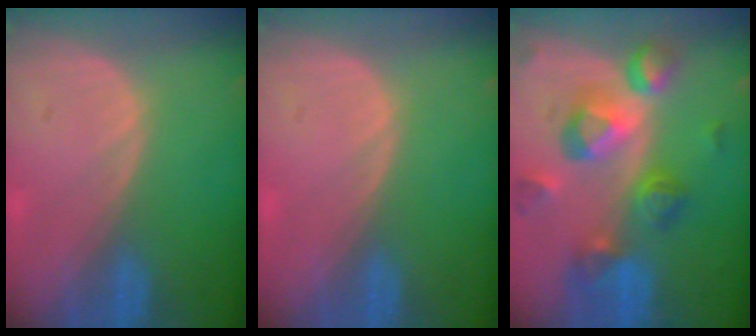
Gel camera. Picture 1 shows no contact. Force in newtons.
{"total": 0.6, "press": 0.0, "slide": 0.6}
{"total": 10.4, "press": 9.3, "slide": 4.8}